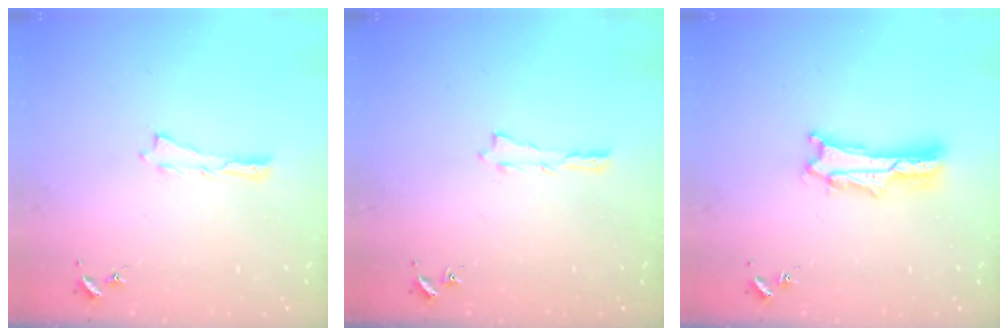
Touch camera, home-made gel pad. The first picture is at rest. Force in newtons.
{"total": 0.0}
{"total": 2.0, "press": 2.0, "slide": 0.3}